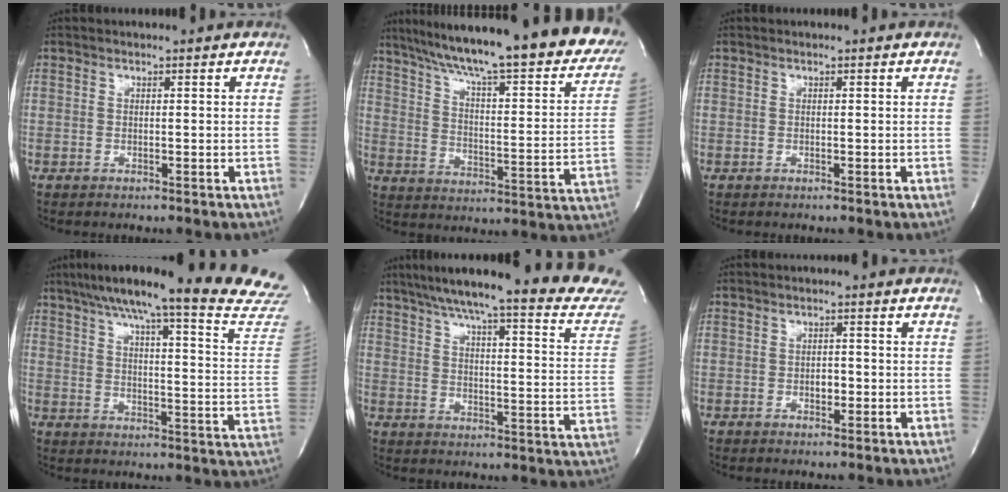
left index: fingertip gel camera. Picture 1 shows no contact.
{"total": 32.3, "force": [25.6, 5.5, 18.9], "torque": [-0.263, -0.027, 0.333]}
{"total": 0.0}
{"total": 28.5, "force": [25.2, 0.2, 13.4], "torque": [-0.199, -0.081, 0.309]}
{"total": 25.9, "force": [23.1, 1.1, 11.8], "torque": [-0.177, -0.073, 0.284]}
{"total": 1.7, "force": [-0.5, 1.0, 1.3], "torque": [-0.020, 0.002, -0.007]}